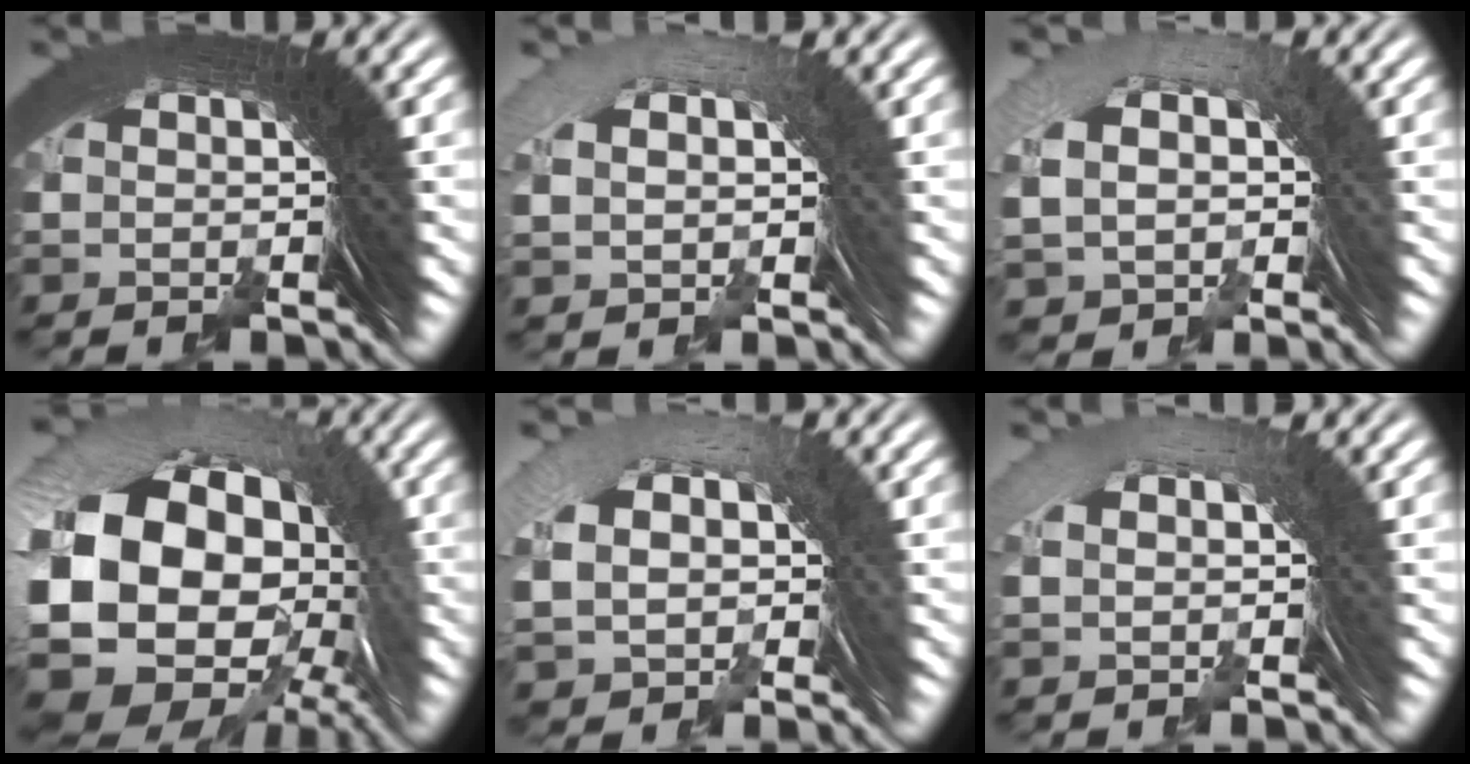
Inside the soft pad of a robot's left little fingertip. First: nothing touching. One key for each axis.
{"total": 1.8, "fx": 0.6, "fy": 1.0, "fz": 1.4, "tx": -0.021, "ty": 0.016, "tz": 0.013}
{"total": 3.3, "fx": -0.4, "fy": 2.5, "fz": 2.0, "tx": -0.064, "ty": -0.006, "tz": 0.001}
{"total": 14.6, "fx": -1.7, "fy": 10.2, "fz": 10.3, "tx": -0.234, "ty": -0.048, "tz": -0.014}
{"total": 4.5, "fx": -0.1, "fy": 3.5, "fz": 2.8, "tx": -0.080, "ty": -0.011, "tz": 0.009}
{"total": 1.2, "fx": 0.7, "fy": 0.0, "fz": 1.0, "tx": -0.012, "ty": 0.017, "tz": 0.015}